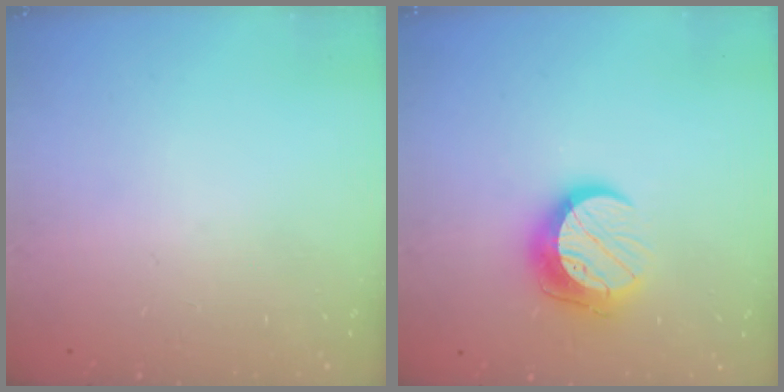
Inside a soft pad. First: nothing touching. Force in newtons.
{"total": 11.6, "press": 11.6, "slide": 0.6}